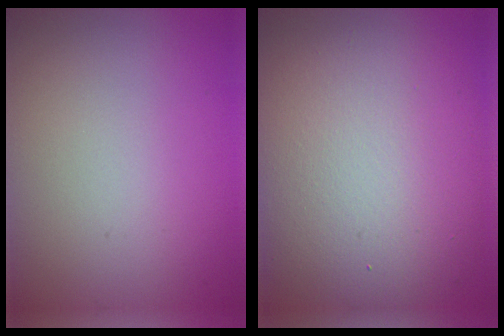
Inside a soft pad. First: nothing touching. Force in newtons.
{"total": 12.3, "press": 12.3, "slide": 0.6}